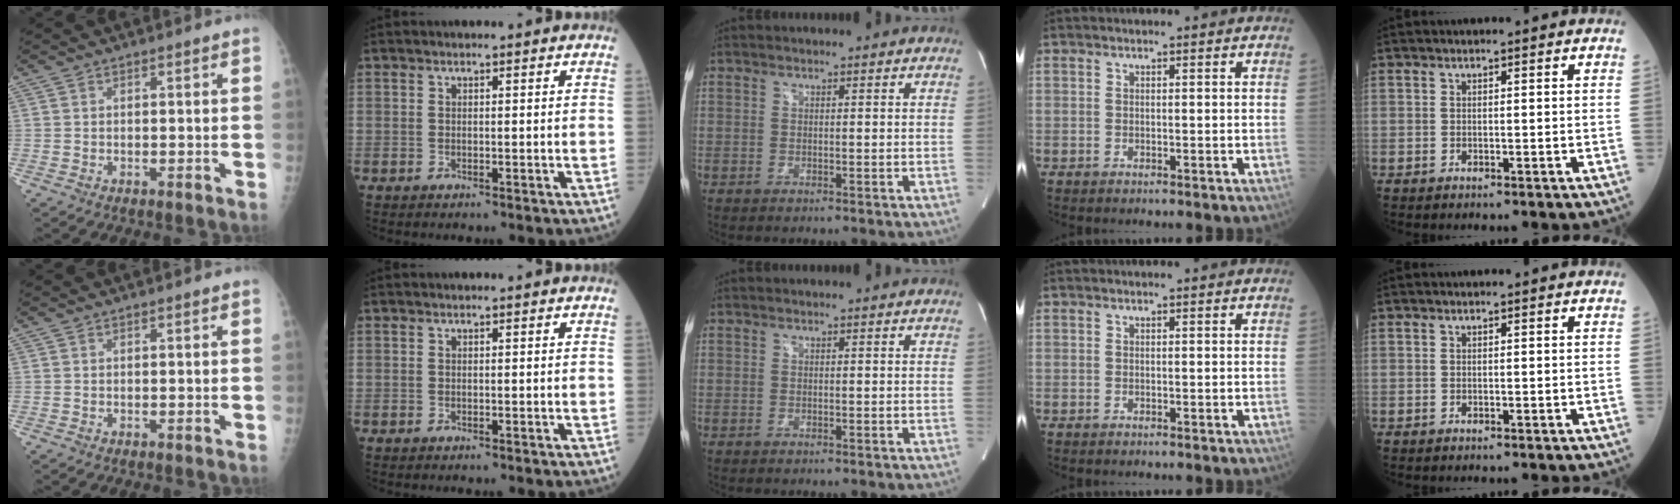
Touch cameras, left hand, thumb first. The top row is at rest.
{}